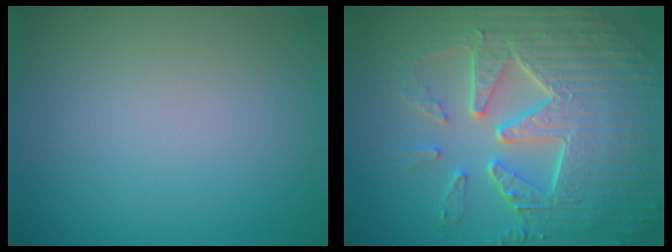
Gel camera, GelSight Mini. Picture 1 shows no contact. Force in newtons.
{"total": 9.6, "press": 6.3, "slide": 7.2}